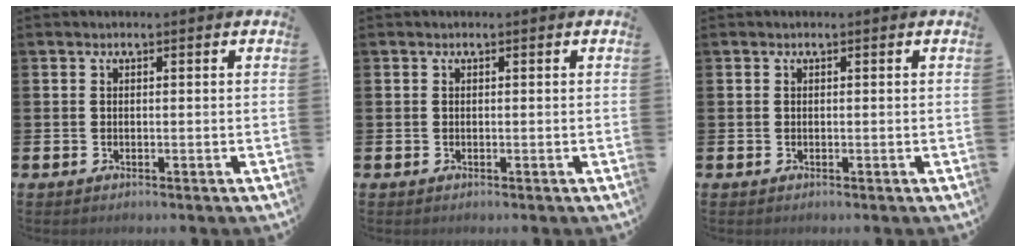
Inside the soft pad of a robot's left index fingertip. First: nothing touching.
{"total": 0.0}
{"total": 0.0}